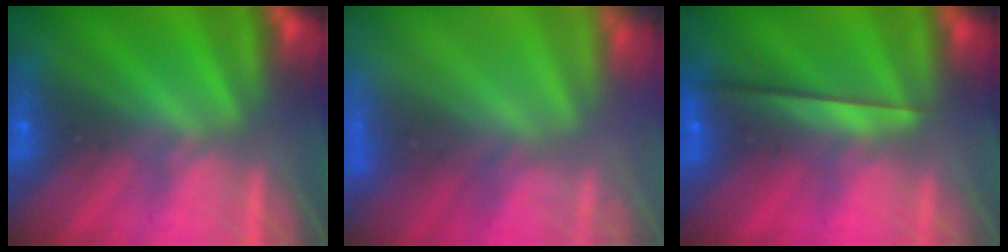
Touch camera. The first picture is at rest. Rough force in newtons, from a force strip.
{"total": 8.5}
{"total": 2.3}